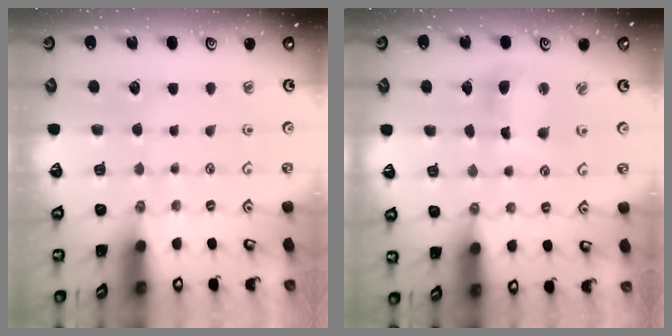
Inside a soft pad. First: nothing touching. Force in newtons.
{"total": 7.4, "press": 7.3, "slide": 1.0}